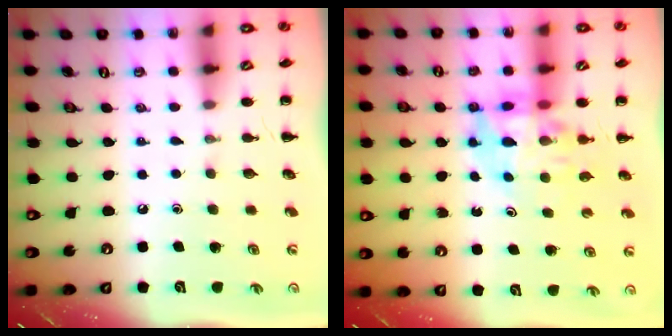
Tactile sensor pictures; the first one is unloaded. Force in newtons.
{"total": 10.5, "press": 10.0, "slide": 3.1}